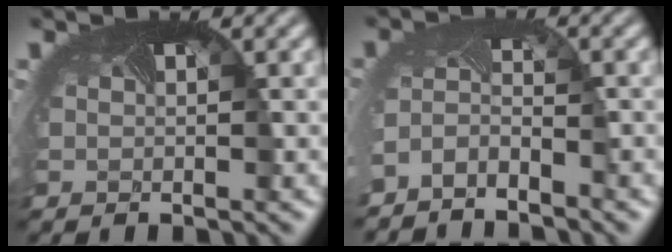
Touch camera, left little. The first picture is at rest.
{"total": 2.9, "force": [-2.9, 0.3, 0.5], "torque": [-0.024, -0.008, -0.061]}